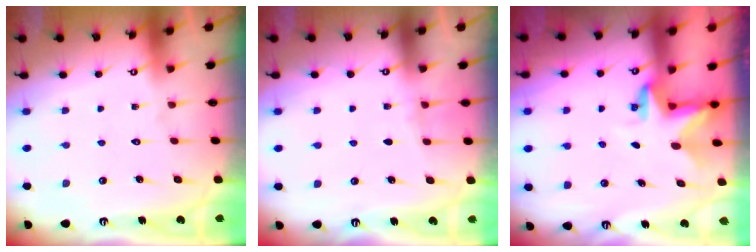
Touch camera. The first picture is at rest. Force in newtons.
{"total": 3.7, "press": 3.6, "slide": 1.0}
{"total": 2.8, "press": 2.8, "slide": 0.2}